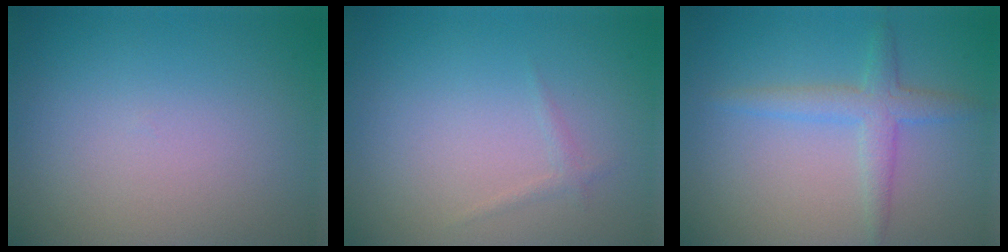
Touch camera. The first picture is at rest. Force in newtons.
{"total": 0.6, "press": 0.6, "slide": 0.1}
{"total": 2.6, "press": 2.6, "slide": 0.1}